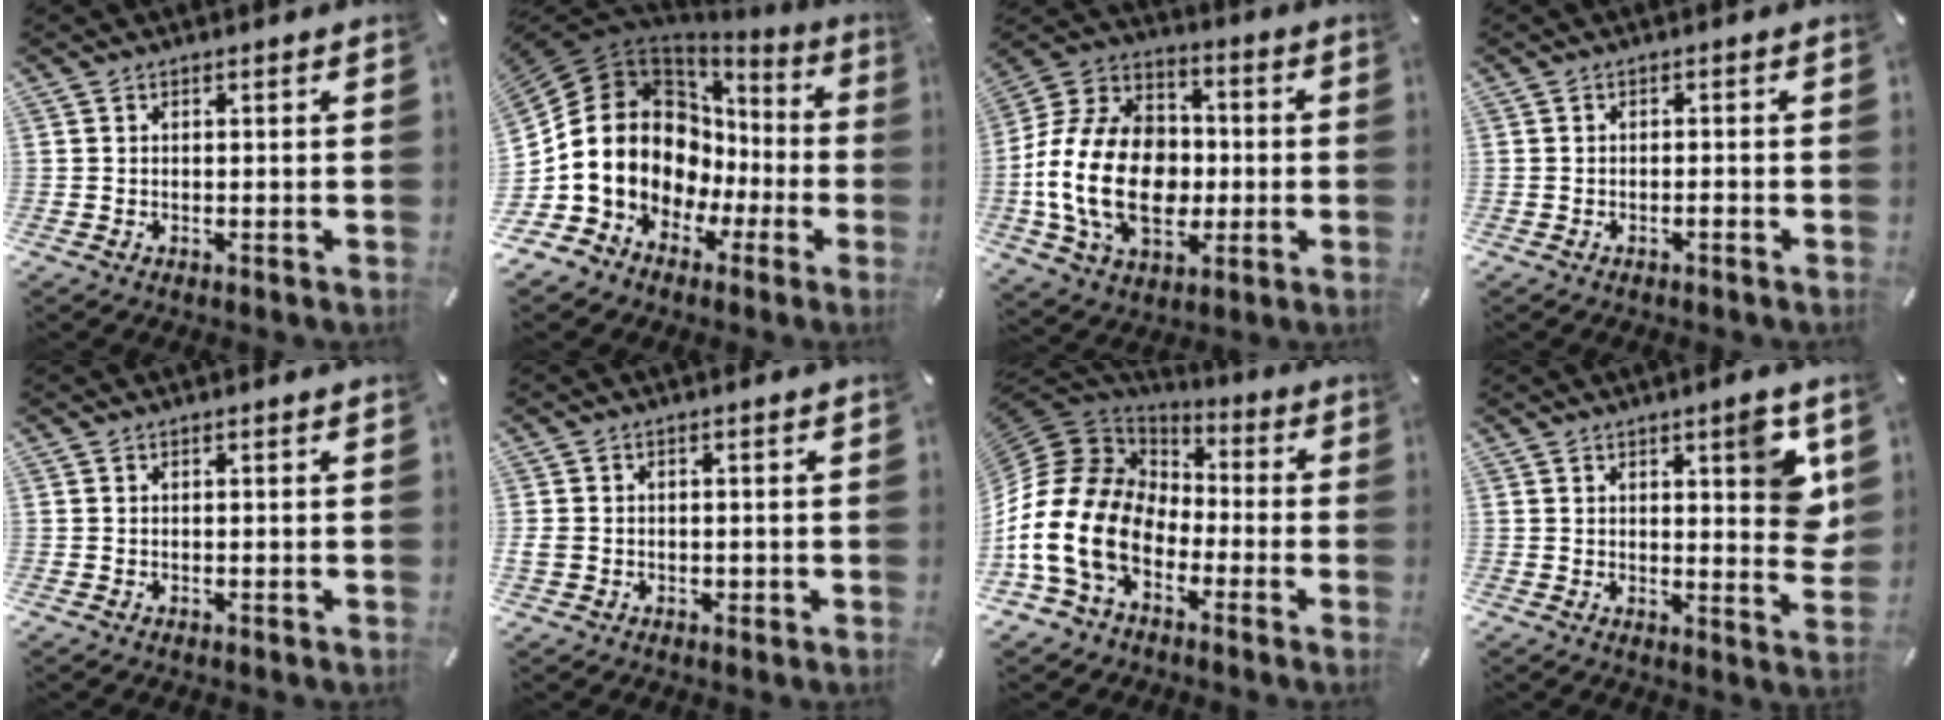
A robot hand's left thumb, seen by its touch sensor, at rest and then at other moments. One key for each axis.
{"total": 16.8, "fx": 1.2, "fy": 14.3, "fz": 8.7, "tx": -0.176, "ty": -0.044, "tz": 0.038}
{"total": 21.9, "fx": -3.2, "fy": 16.0, "fz": 14.6, "tx": -0.310, "ty": 0.016, "tz": -0.050}
{"total": 1.3, "fx": -0.9, "fy": 0.4, "fz": 0.8, "tx": -0.016, "ty": 0.000, "tz": -0.017}
{"total": 0.0}
{"total": 2.6, "fx": -0.7, "fy": 2.3, "fz": 1.0, "tx": -0.018, "ty": 0.003, "tz": -0.013}
{"total": 18.1, "fx": -5.7, "fy": 13.4, "fz": 10.8, "tx": -0.255, "ty": 0.010, "tz": -0.104}
{"total": 9.4, "fx": 4.5, "fy": 2.8, "fz": 7.7, "tx": -0.087, "ty": -0.035, "tz": 0.067}